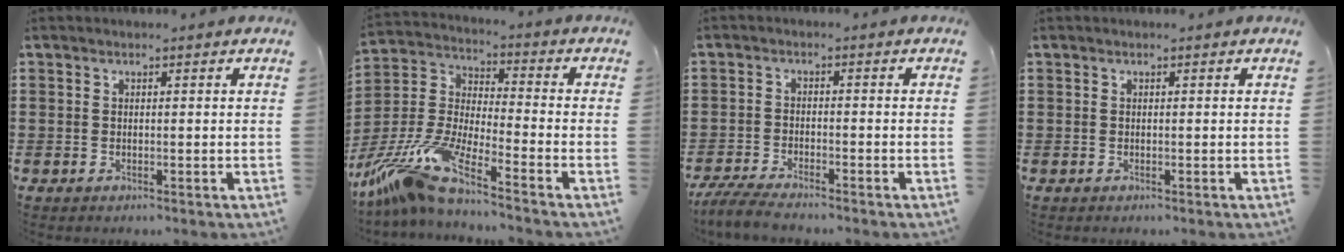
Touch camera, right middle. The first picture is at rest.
{"total": 11.4, "force": [-9.4, 0.7, 6.5], "torque": [-0.160, -0.005, -0.196]}
{"total": 4.5, "force": [-4.2, 0.5, 1.5], "torque": [-0.047, -0.010, -0.087]}
{"total": 0.0}